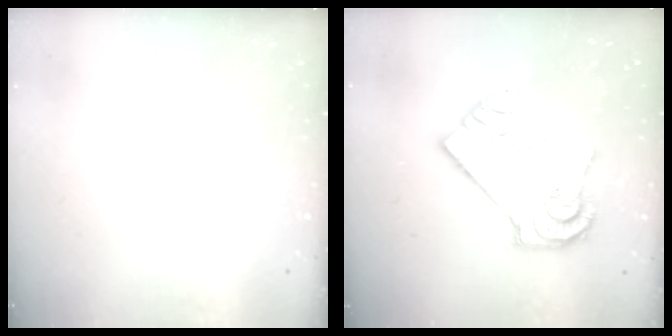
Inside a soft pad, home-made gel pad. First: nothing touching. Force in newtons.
{"total": 16.5, "press": 16.5, "slide": 1.2}